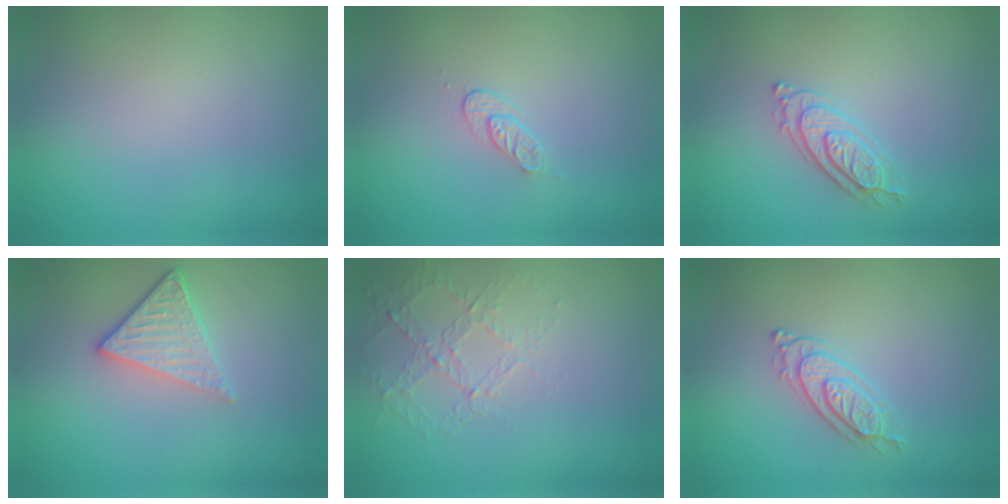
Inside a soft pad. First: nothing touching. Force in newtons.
{"total": 1.2, "press": 0.6, "slide": 1.0}
{"total": 2.2, "press": 2.2, "slide": 0.4}
{"total": 3.1, "press": 2.5, "slide": 1.9}
{"total": 1.4, "press": 0.8, "slide": 1.2}
{"total": 2.2, "press": 2.0, "slide": 0.7}